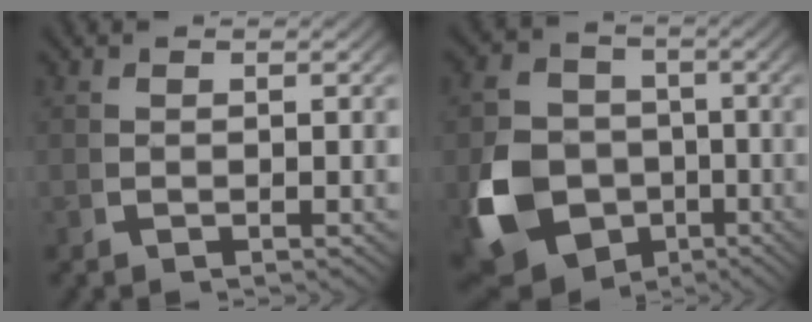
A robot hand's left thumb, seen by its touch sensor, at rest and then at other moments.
{"total": 15.5, "force": [-4.7, 12.9, 7.1], "torque": [-0.181, -0.070, -0.064]}